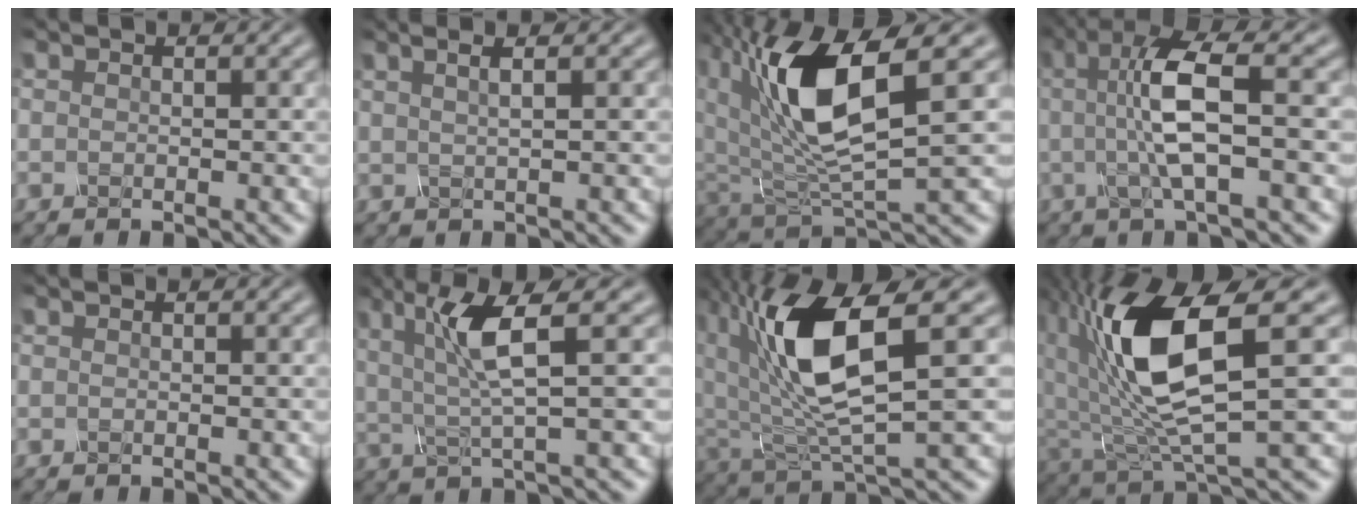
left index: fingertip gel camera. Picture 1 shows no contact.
{"total": 3.1, "force": [1.9, 1.1, 2.2], "torque": [-0.020, 0.029, 0.002]}
{"total": 8.7, "force": [2.8, 3.3, 7.6], "torque": [-0.164, -0.001, 0.057]}
{"total": 5.4, "force": [0.6, 0.7, 5.4], "torque": [-0.121, 0.016, 0.016]}
{"total": 0.0}
{"total": 4.1, "force": [1.5, 0.1, 3.9], "torque": [-0.097, 0.005, 0.039]}
{"total": 9.0, "force": [2.1, 3.0, 8.2], "torque": [-0.179, 0.004, 0.049]}
{"total": 9.9, "force": [2.1, 3.3, 9.2], "torque": [-0.205, -0.005, 0.055]}